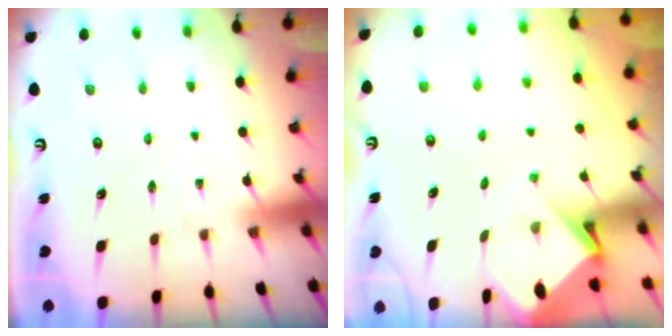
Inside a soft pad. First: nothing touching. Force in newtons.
{"total": 3.7, "press": 3.7, "slide": 0.3}